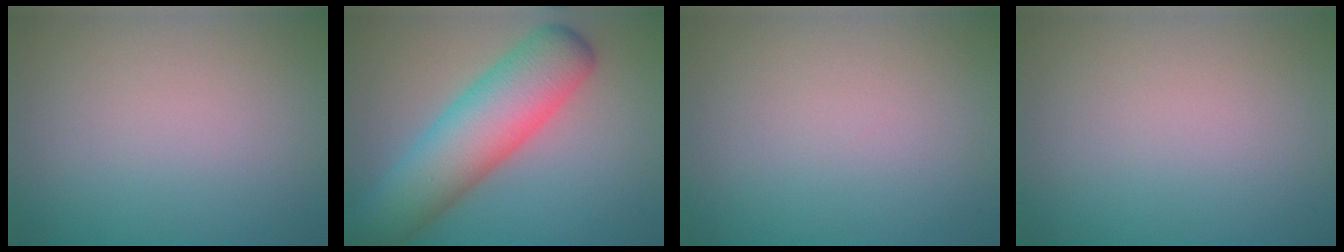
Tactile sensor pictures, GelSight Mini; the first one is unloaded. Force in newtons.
{"total": 9.1, "press": 9.1, "slide": 0.2}
{"total": 0.0}
{"total": 0.0}